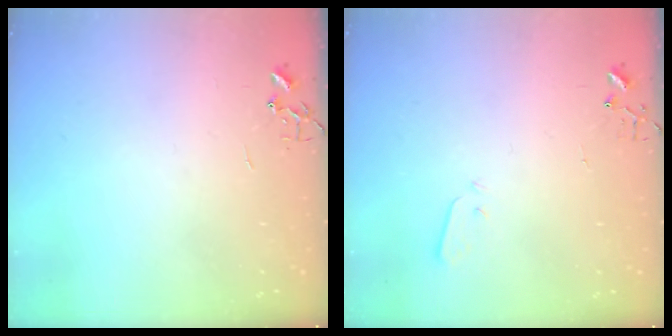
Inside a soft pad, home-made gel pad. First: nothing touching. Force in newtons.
{"total": 2.1, "press": 2.0, "slide": 0.4}